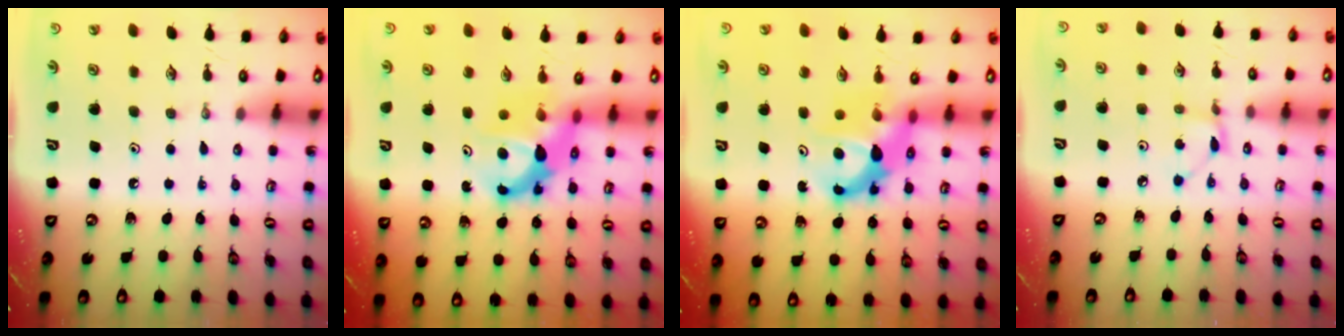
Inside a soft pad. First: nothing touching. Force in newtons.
{"total": 8.6, "press": 8.6, "slide": 0.5}
{"total": 8.6, "press": 8.6, "slide": 0.5}
{"total": 2.7, "press": 2.7, "slide": 0.2}